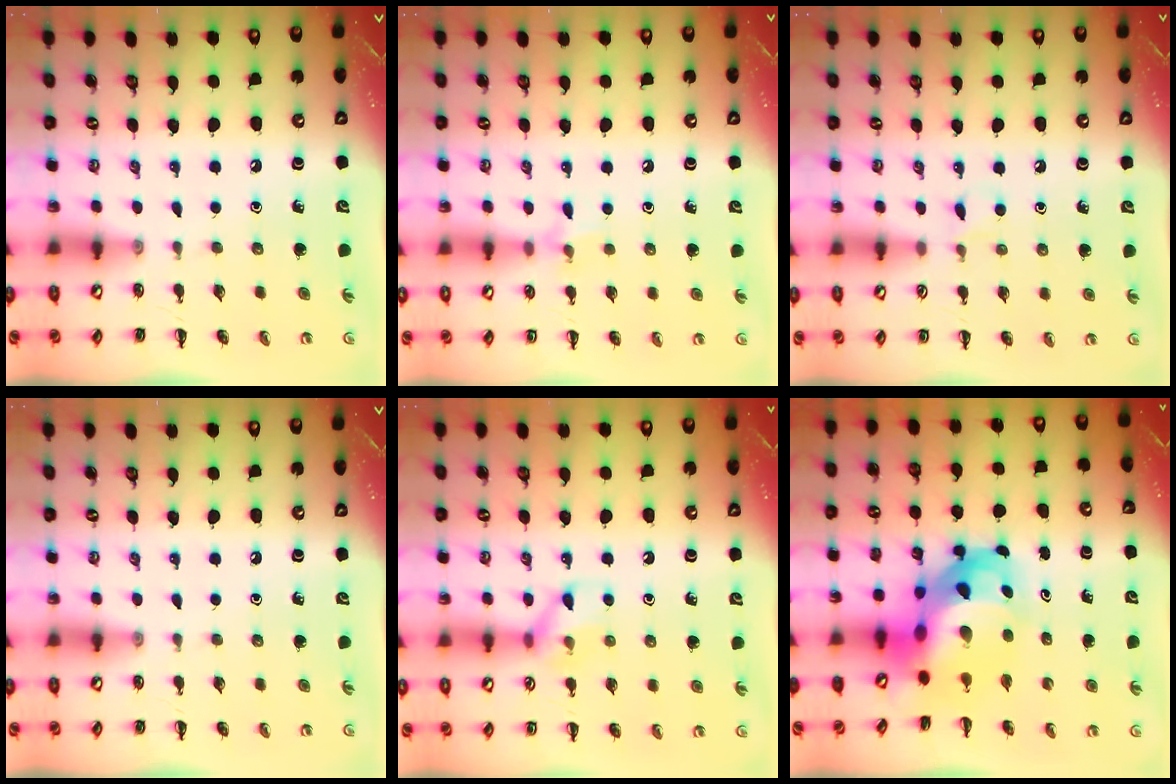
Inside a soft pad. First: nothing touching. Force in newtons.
{"total": 6.3, "press": 6.1, "slide": 1.5}
{"total": 3.9, "press": 3.6, "slide": 1.4}
{"total": 0.0}
{"total": 8.3, "press": 8.2, "slide": 1.3}
{"total": 10.2, "press": 9.8, "slide": 3.0}